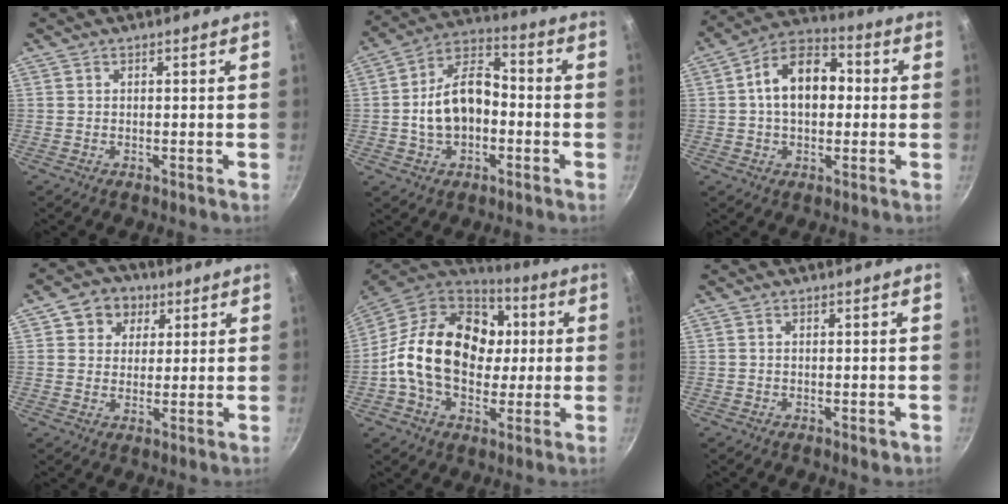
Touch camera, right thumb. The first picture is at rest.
{"total": 13.2, "force": [-1.8, 8.6, 9.9], "torque": [-0.150, 0.044, -0.042]}
{"total": 13.3, "force": [1.1, 8.9, 9.8], "torque": [-0.121, 0.032, -0.001]}
{"total": 7.7, "force": [3.4, 6.5, 2.6], "torque": [-0.005, -0.003, 0.045]}
{"total": 23.3, "force": [1.2, 17.0, 15.9], "torque": [-0.242, 0.024, 0.011]}
{"total": 1.4, "force": [-0.3, 0.6, 1.2], "torque": [-0.015, -0.003, -0.004]}